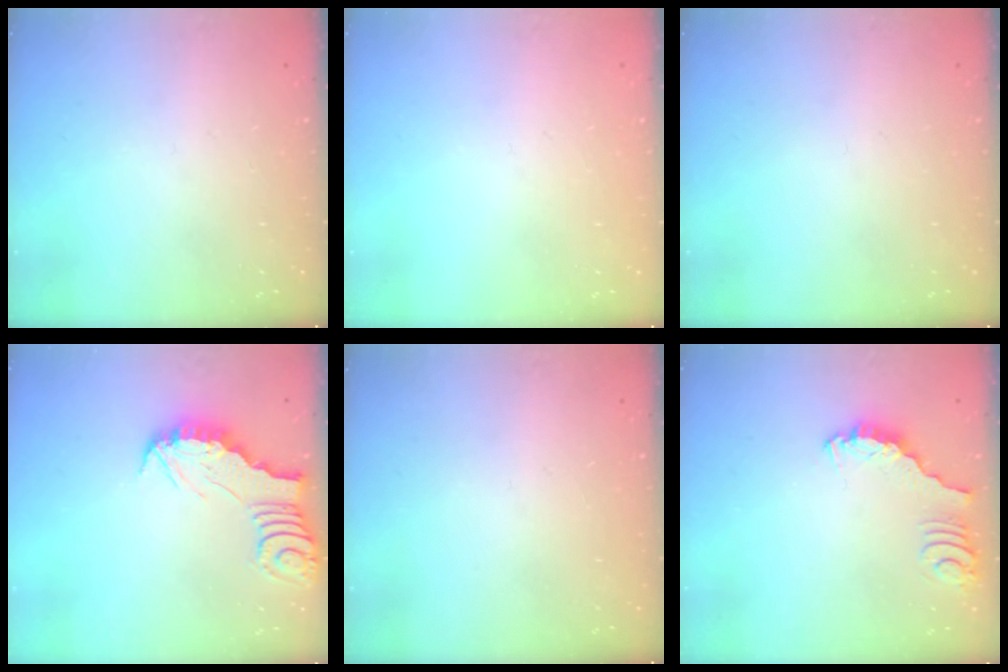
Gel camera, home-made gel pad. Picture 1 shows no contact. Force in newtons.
{"total": 0.0}
{"total": 0.0}
{"total": 3.0, "press": 3.0, "slide": 0.2}
{"total": 0.0}
{"total": 2.7, "press": 2.7, "slide": 0.1}